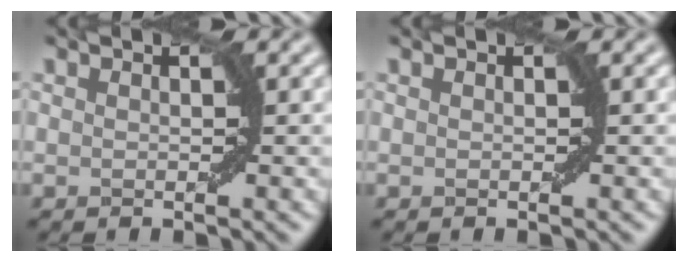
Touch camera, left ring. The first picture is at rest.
{"total": 0.0}